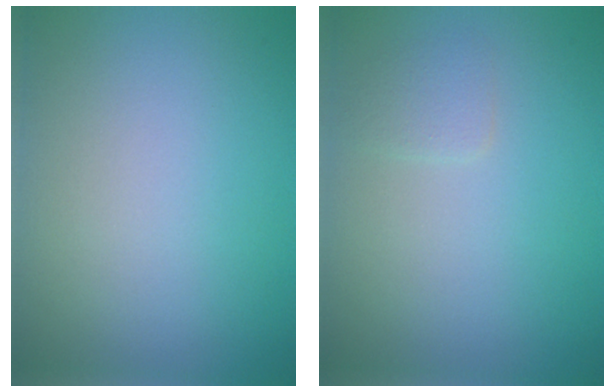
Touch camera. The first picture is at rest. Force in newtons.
{"total": 1.0, "press": 1.0, "slide": 0.0}